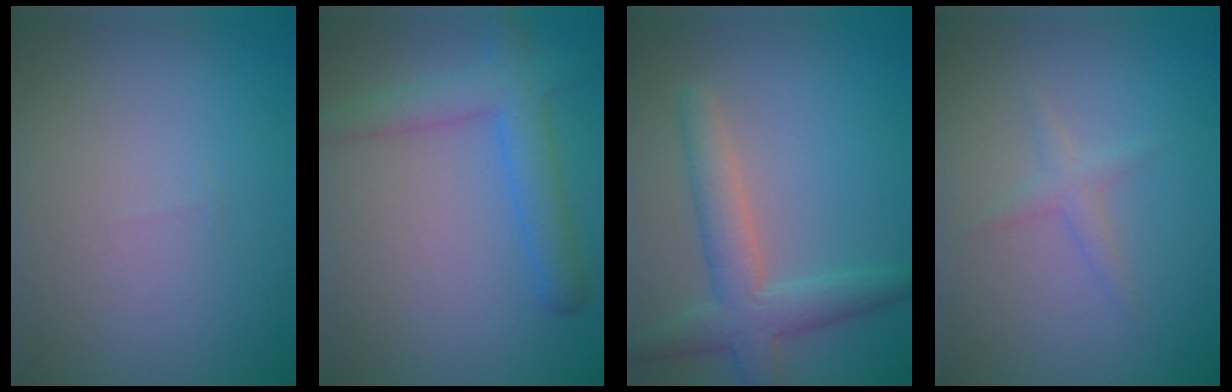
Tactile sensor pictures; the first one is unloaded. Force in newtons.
{"total": 4.1, "press": 4.1, "slide": 0.2}
{"total": 4.4, "press": 4.4, "slide": 0.3}
{"total": 1.3, "press": 1.3, "slide": 0.1}